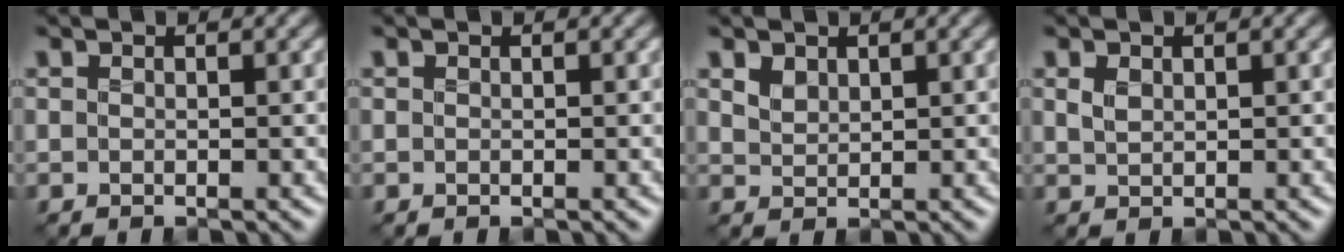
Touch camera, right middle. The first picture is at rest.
{"total": 0.0}
{"total": 1.2, "force": [0.8, 0.7, 0.5], "torque": [-0.017, -0.004, 0.019]}
{"total": 0.8, "force": [0.4, 0.5, 0.6], "torque": [-0.018, -0.002, 0.012]}